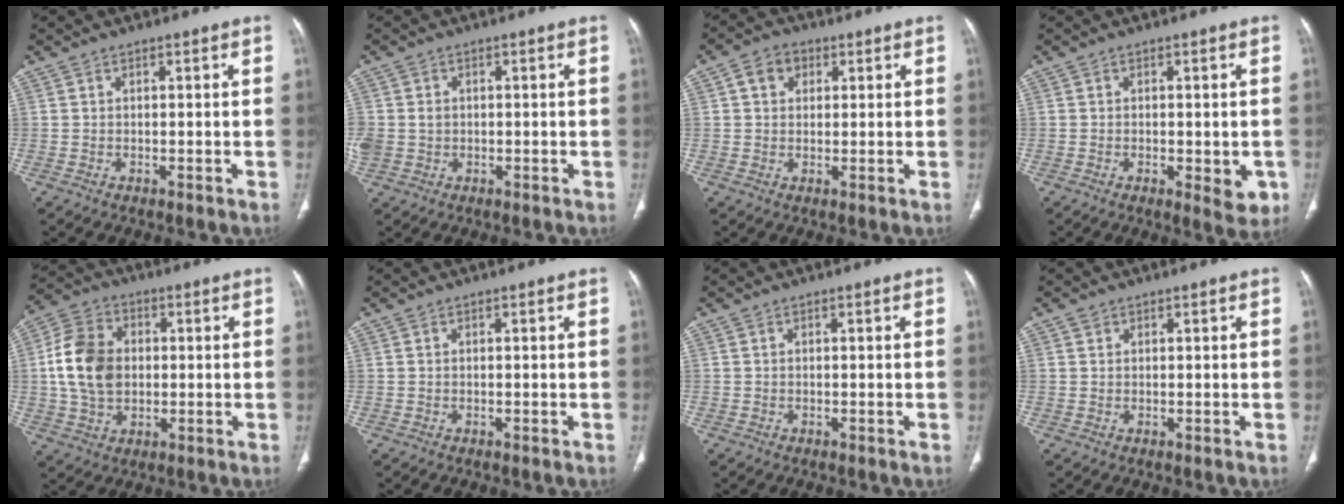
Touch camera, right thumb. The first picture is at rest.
{"total": 4.4, "force": [0.1, 3.8, 2.4], "torque": [-0.063, 0.008, 0.011]}
{"total": 4.8, "force": [1.6, 3.8, 2.4], "torque": [-0.023, 0.003, 0.023]}
{"total": 5.5, "force": [-1.4, 2.4, 4.8], "torque": [-0.045, -0.008, -0.014]}
{"total": 12.6, "force": [0.6, 9.4, 8.4], "torque": [-0.147, 0.013, 0.010]}
{"total": 0.0}
{"total": 0.0}
{"total": 0.8, "force": [0.4, 0.6, 0.2], "torque": [0.003, -0.002, 0.005]}